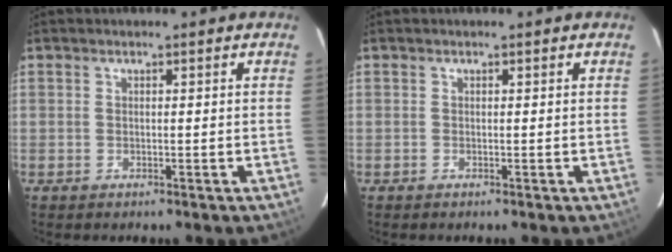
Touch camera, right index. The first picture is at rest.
{"total": 0.0}